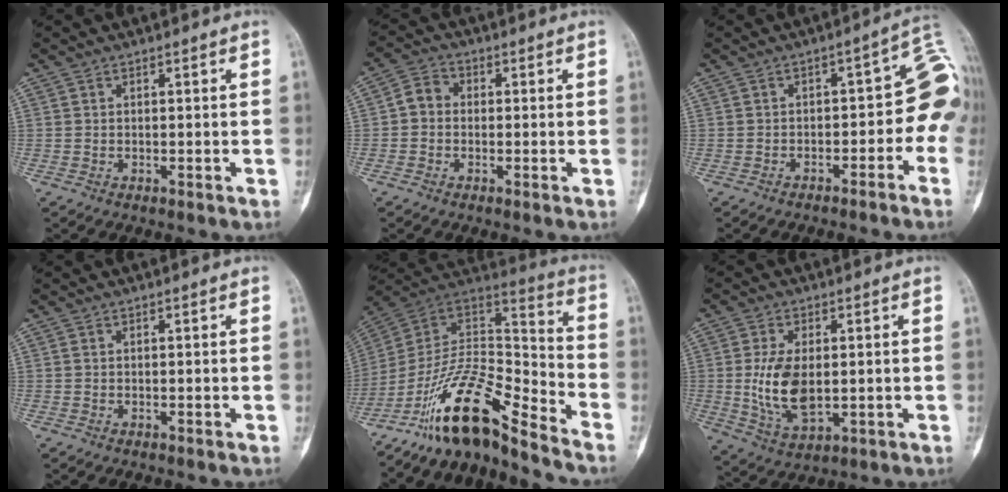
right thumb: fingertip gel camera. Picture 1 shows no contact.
{"total": 4.1, "force": [-0.3, 3.5, 2.1], "torque": [-0.025, 0.013, -0.019]}
{"total": 10.0, "force": [-4.0, 5.5, 7.3], "torque": [-0.063, 0.053, -0.056]}
{"total": 0.0}
{"total": 18.4, "force": [-14.2, 4.7, 10.7], "torque": [-0.175, 0.111, -0.257]}
{"total": 10.7, "force": [0.2, 5.9, 9.0], "torque": [-0.172, -0.012, 0.017]}